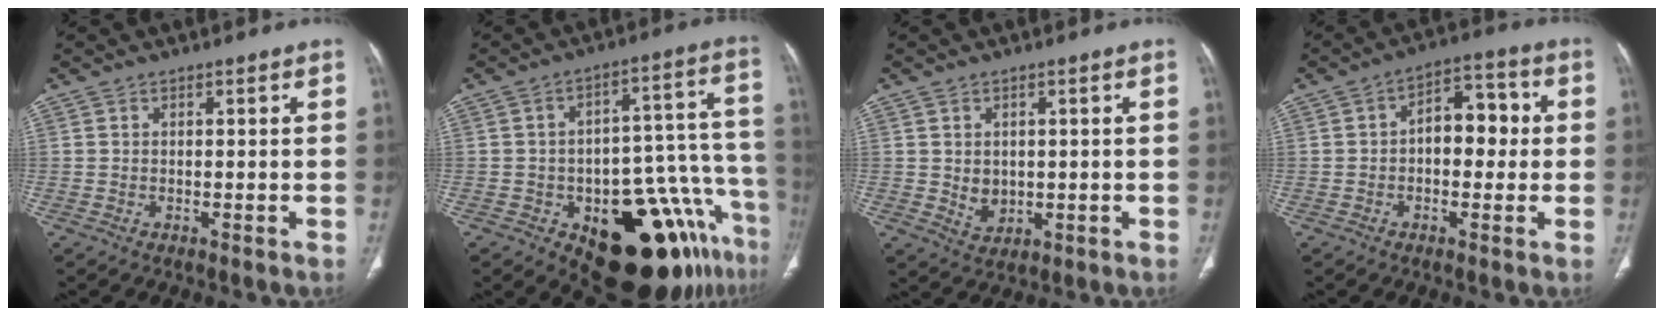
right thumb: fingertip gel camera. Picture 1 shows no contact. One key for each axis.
{"total": 23.1, "fx": -12.4, "fy": 9.4, "fz": 17.0, "tx": -0.132, "ty": 0.094, "tz": -0.162}
{"total": 3.9, "fx": 0.1, "fy": 3.2, "fz": 2.3, "tx": -0.025, "ty": -0.008, "tz": 0.016}
{"total": 8.6, "fx": 0.2, "fy": 5.2, "fz": 6.8, "tx": -0.064, "ty": 0.029, "tz": -0.007}